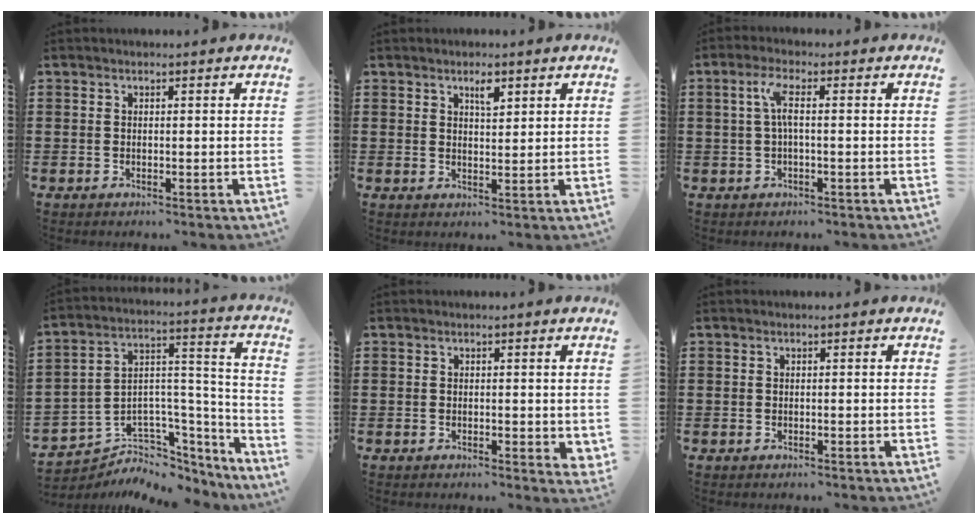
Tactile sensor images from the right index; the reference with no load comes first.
{"total": 2.5, "force": [1.5, 0.8, 1.9], "torque": [-0.024, -0.003, 0.022]}
{"total": 3.6, "force": [0.1, 0.7, 3.5], "torque": [-0.076, 0.004, -0.004]}
{"total": 4.5, "force": [-2.9, 3.4, -0.4], "torque": [-0.006, -0.010, -0.055]}
{"total": 0.8, "force": [0.1, 0.5, 0.6], "torque": [-0.011, 0.006, 0.001]}
{"total": 0.0}